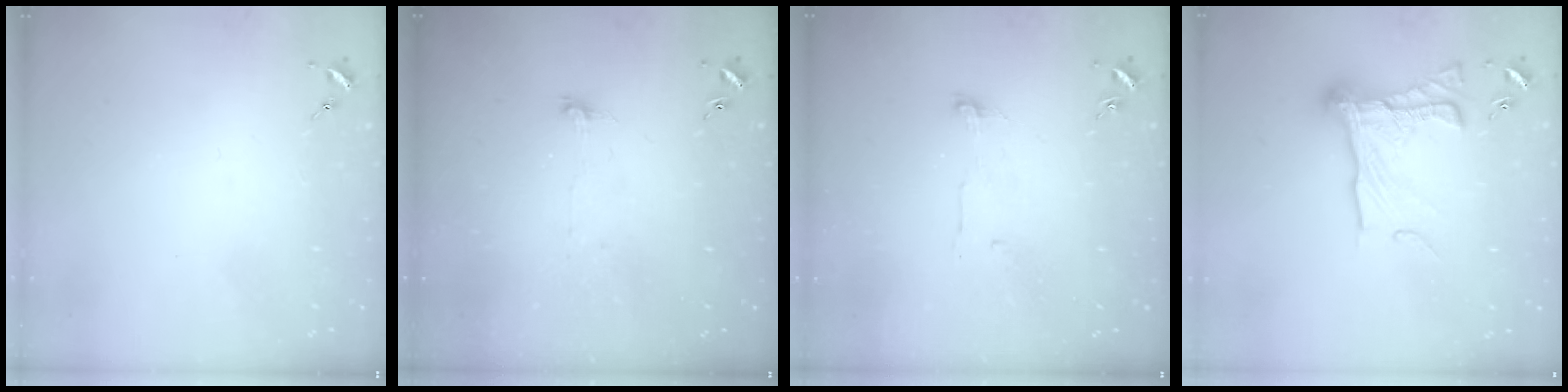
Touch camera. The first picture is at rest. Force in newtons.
{"total": 4.7, "press": 4.6, "slide": 0.3}
{"total": 4.1, "press": 4.1, "slide": 0.3}
{"total": 18.8, "press": 18.7, "slide": 1.7}